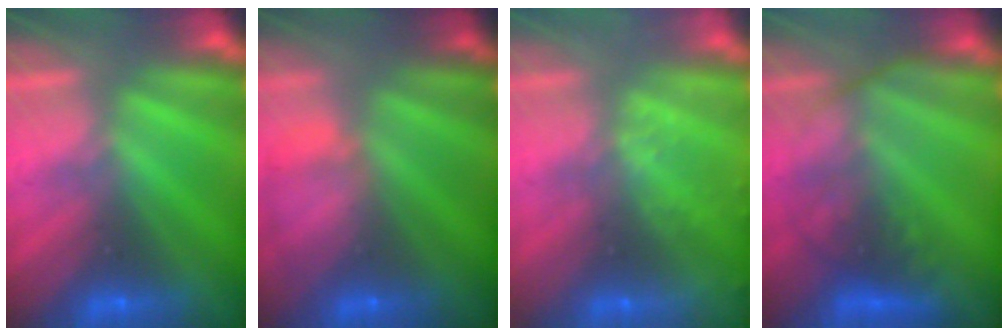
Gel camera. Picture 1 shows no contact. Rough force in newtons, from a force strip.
{"total": 8.7}
{"total": 2.4}
{"total": 9.4}